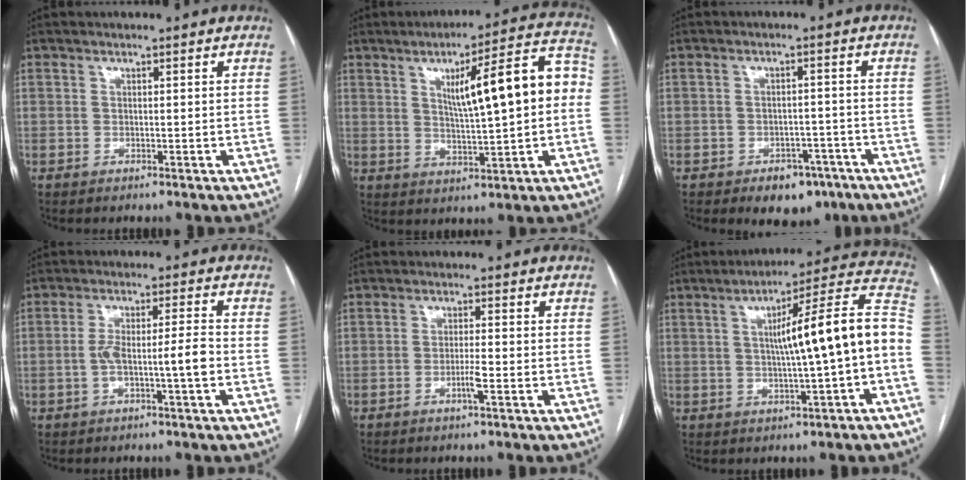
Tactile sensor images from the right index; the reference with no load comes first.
{"total": 14.6, "force": [2.0, 2.1, 14.3], "torque": [-0.201, 0.036, 0.031]}
{"total": 6.2, "force": [-4.0, 3.8, 2.7], "torque": [-0.027, 0.011, -0.051]}
{"total": 6.2, "force": [-1.6, 0.2, 6.0], "torque": [-0.116, 0.016, -0.025]}
{"total": 2.6, "force": [-1.1, -0.1, 2.3], "torque": [-0.046, -0.003, -0.023]}
{"total": 15.6, "force": [-0.3, 0.1, 15.6], "torque": [-0.214, 0.035, -0.007]}